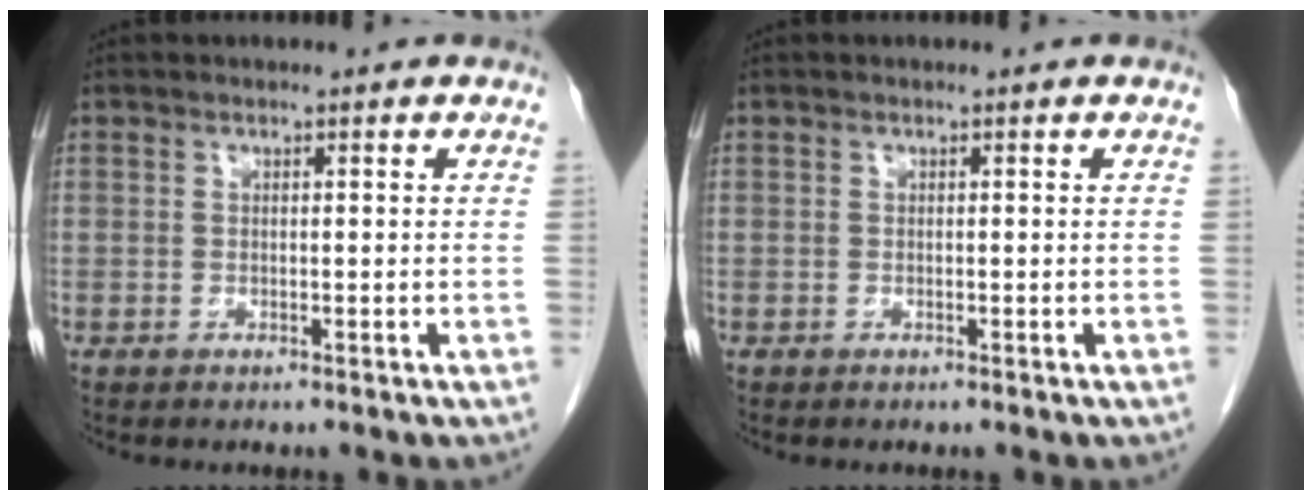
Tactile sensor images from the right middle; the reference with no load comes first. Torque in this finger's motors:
{"motor_torque": [-0.56, -0.07, -0.03, -0.01]}